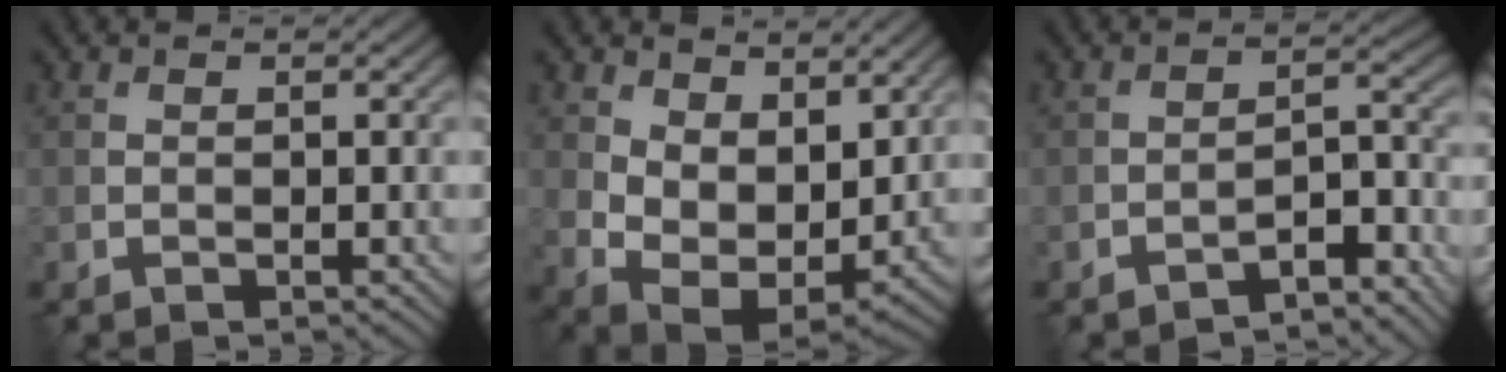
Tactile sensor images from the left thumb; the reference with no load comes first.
{"total": 10.2, "force": [3.6, 6.3, 7.1], "torque": [-0.154, -0.020, 0.071]}
{"total": 5.0, "force": [-4.1, 1.0, 2.7], "torque": [-0.037, 0.014, -0.071]}